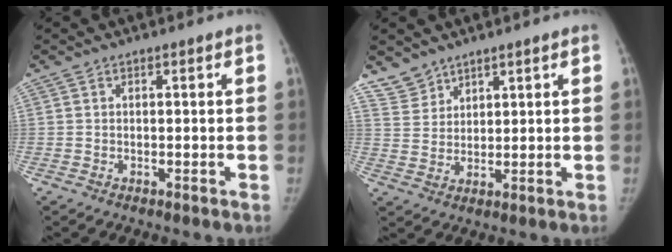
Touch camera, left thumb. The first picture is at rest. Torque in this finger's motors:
{"motor_torque": [0.29, -0.03, 0.41, -0.33, 0.05]}